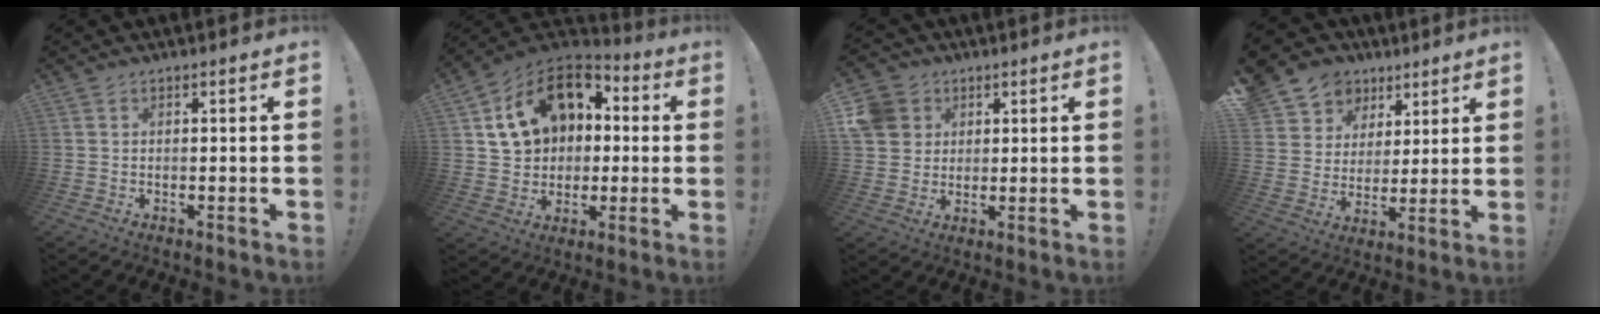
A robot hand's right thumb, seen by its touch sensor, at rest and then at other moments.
{"total": 18.3, "force": [5.9, 13.9, 10.2], "torque": [-0.157, -0.011, 0.124]}
{"total": 9.1, "force": [3.0, 8.0, 3.0], "torque": [-0.062, -0.011, 0.062]}
{"total": 10.7, "force": [5.8, 8.8, 1.8], "torque": [-0.035, -0.043, 0.126]}